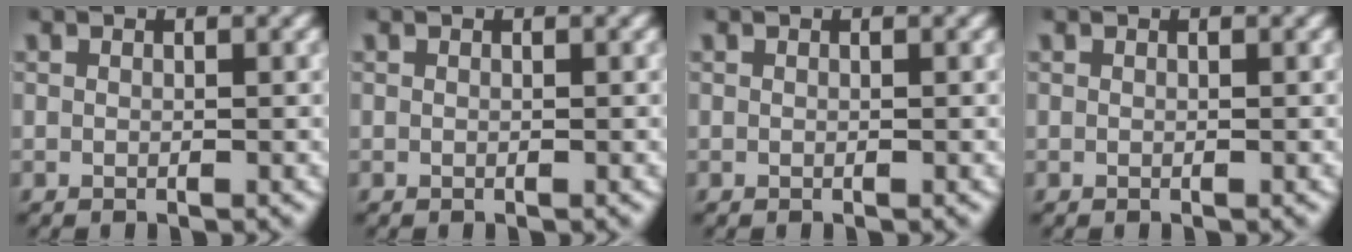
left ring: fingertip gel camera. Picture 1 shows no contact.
{"total": 0.0}
{"total": 0.0}
{"total": 0.0}